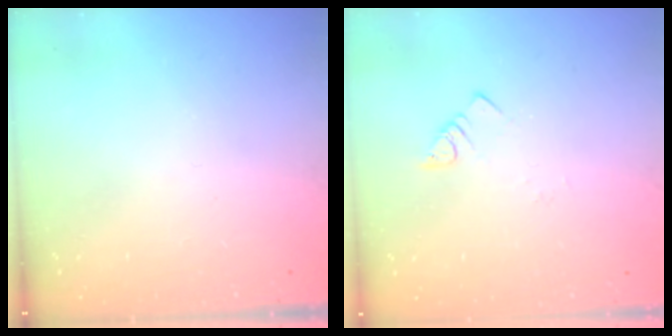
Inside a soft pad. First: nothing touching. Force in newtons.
{"total": 1.8, "press": 1.8, "slide": 0.3}